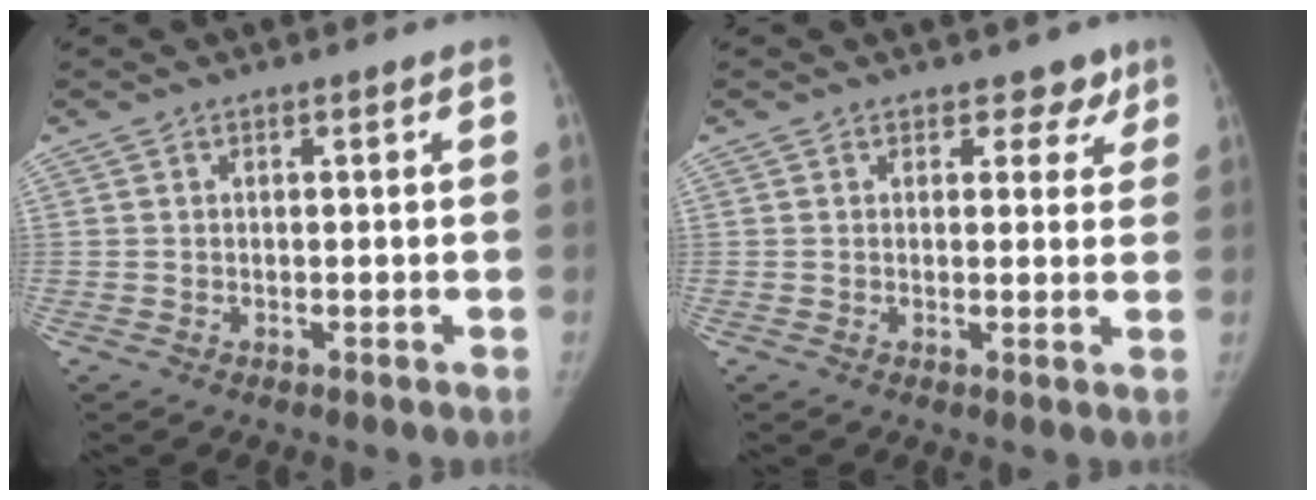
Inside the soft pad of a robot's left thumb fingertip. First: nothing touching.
{"total": 3.6, "force": [2.5, 2.5, 0.7], "torque": [0.030, -0.011, 0.024]}